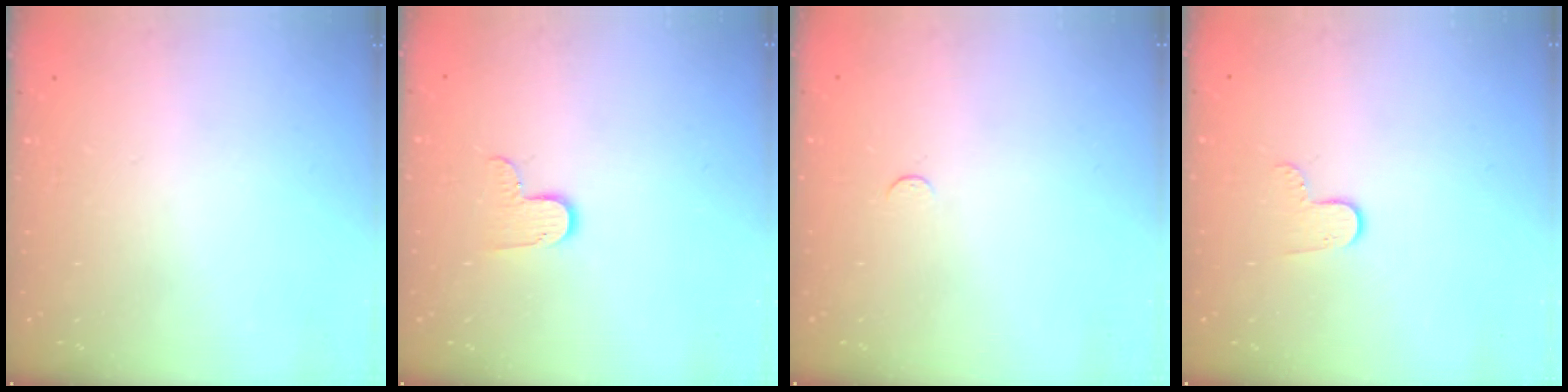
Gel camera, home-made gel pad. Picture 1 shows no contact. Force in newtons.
{"total": 6.9, "press": 6.8, "slide": 0.6}
{"total": 2.4, "press": 2.4, "slide": 0.3}
{"total": 5.7, "press": 5.7, "slide": 0.5}